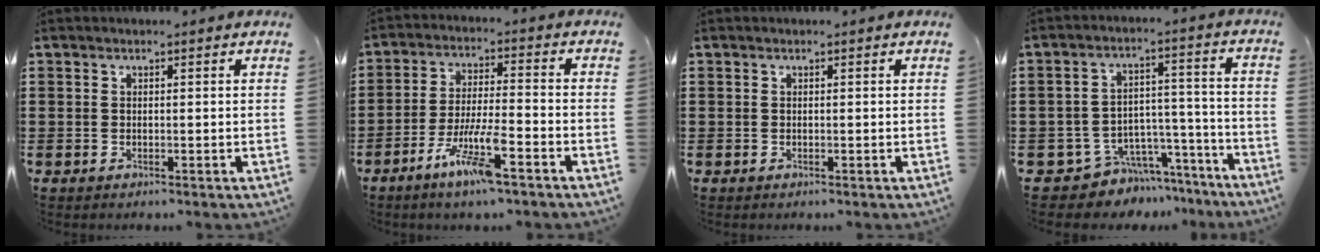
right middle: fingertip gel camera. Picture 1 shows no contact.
{"total": 8.4, "force": [-5.0, 1.2, 6.6], "torque": [-0.137, -0.007, -0.095]}
{"total": 0.0}
{"total": 6.5, "force": [-5.6, 3.2, 0.7], "torque": [-0.015, 0.020, -0.105]}